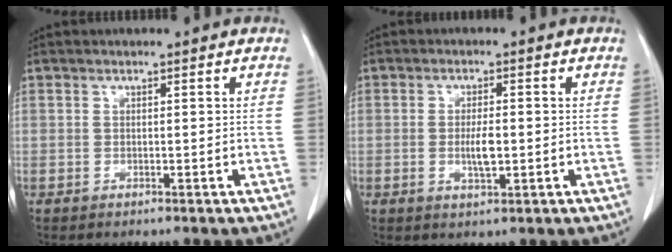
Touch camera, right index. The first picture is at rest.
{"total": 3.7, "force": [-0.5, 1.0, 3.6], "torque": [-0.069, -0.003, -0.006]}